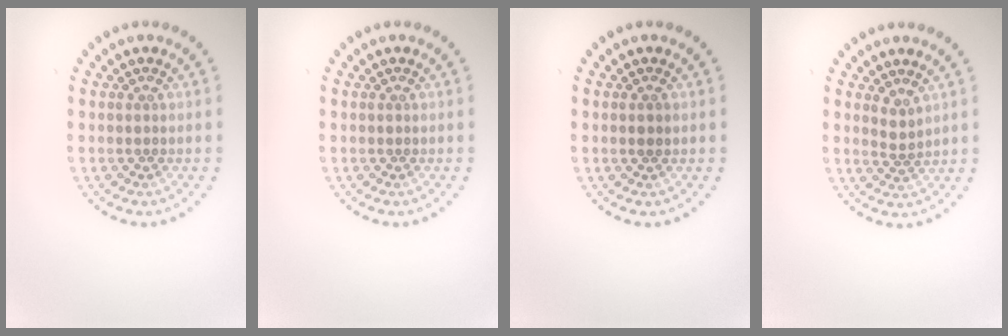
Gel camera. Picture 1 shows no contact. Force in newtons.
{"total": 0.0}
{"total": 0.8, "press": 0.8, "slide": 0.2}
{"total": 1.5, "press": 1.1, "slide": 1.0}